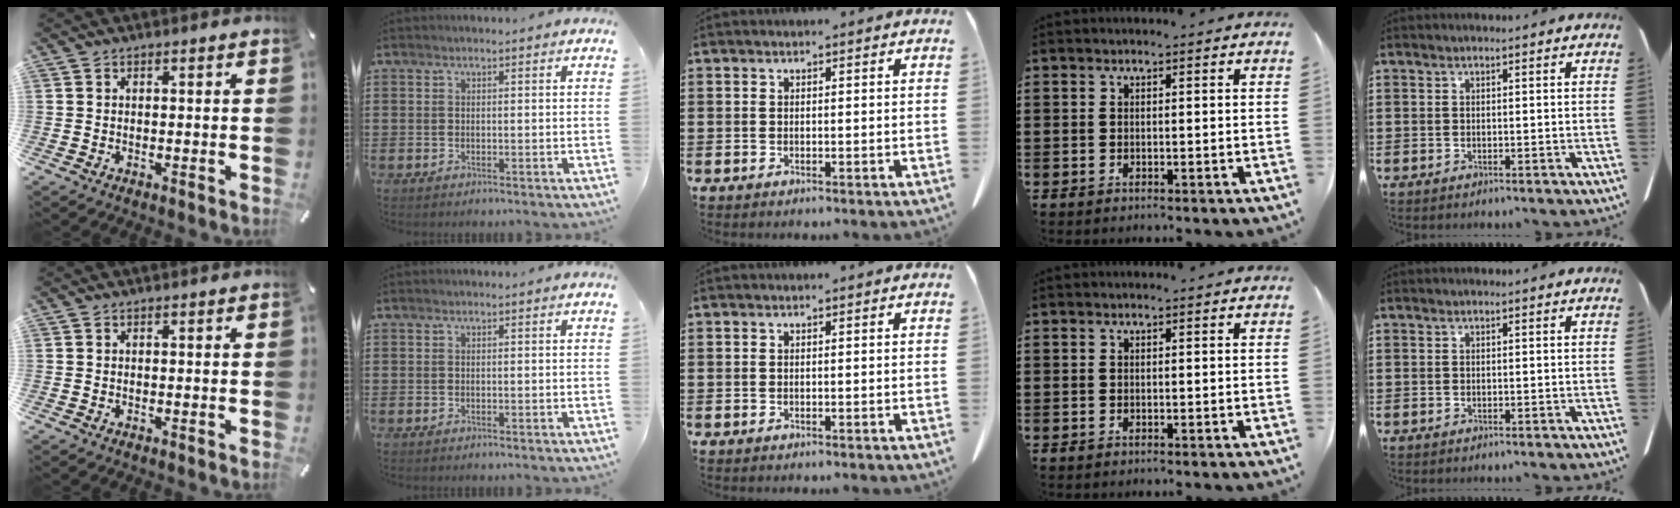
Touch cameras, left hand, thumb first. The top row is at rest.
{}